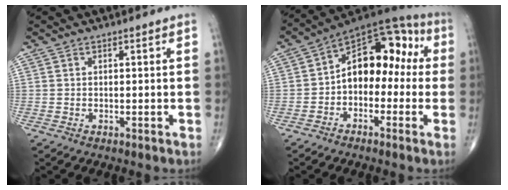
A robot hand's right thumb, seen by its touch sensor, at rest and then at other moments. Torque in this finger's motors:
{"motor_torque": [1.71, 1.90, 0.91, -0.44, 0.07]}